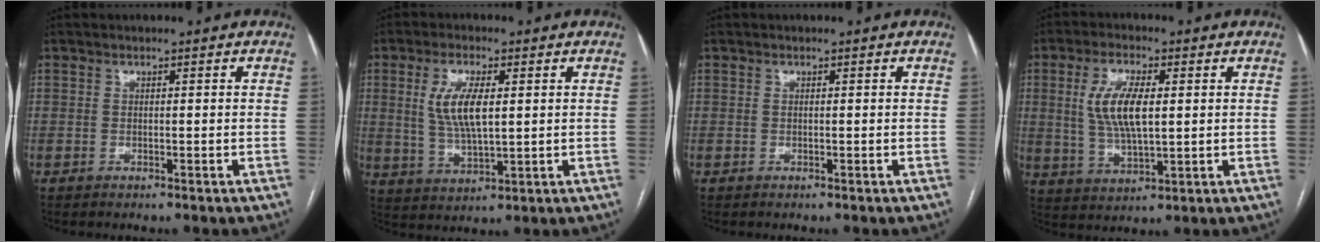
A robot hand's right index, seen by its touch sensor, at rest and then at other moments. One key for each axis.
{"total": 7.8, "fx": 1.7, "fy": 2.3, "fz": 7.2, "tx": -0.149, "ty": 0.001, "tz": 0.038}
{"total": 0.0}
{"total": 8.9, "fx": 1.6, "fy": 2.9, "fz": 8.2, "tx": -0.172, "ty": 0.006, "tz": 0.036}